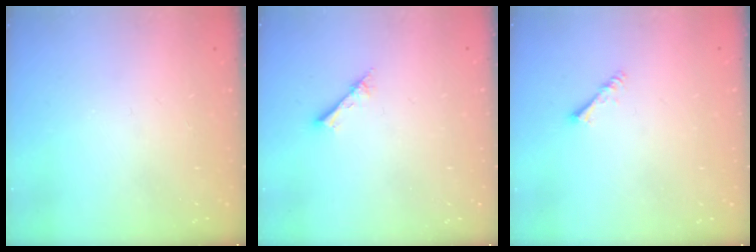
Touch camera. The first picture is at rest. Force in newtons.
{"total": 2.4, "press": 2.4, "slide": 0.3}
{"total": 1.4, "press": 1.3, "slide": 0.3}